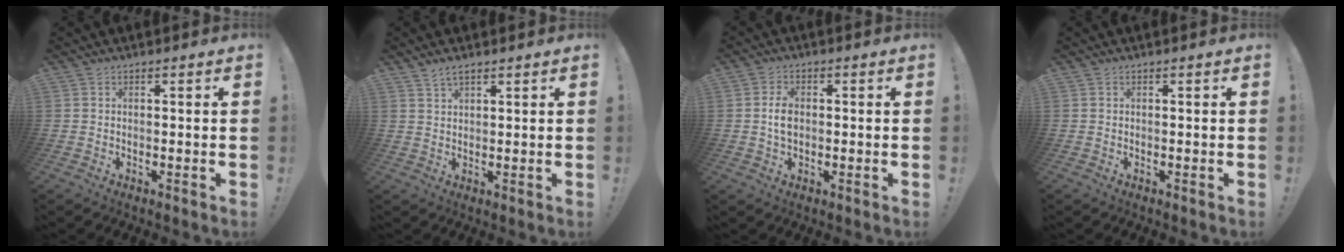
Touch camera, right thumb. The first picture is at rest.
{"total": 2.3, "force": [1.7, 0.3, 1.4], "torque": [-0.031, -0.006, 0.032]}
{"total": 4.9, "force": [-0.2, 3.2, 3.7], "torque": [-0.052, -0.001, -0.007]}
{"total": 0.0}